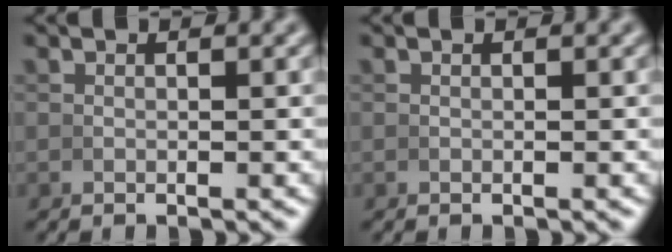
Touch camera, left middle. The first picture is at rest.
{"total": 0.0}